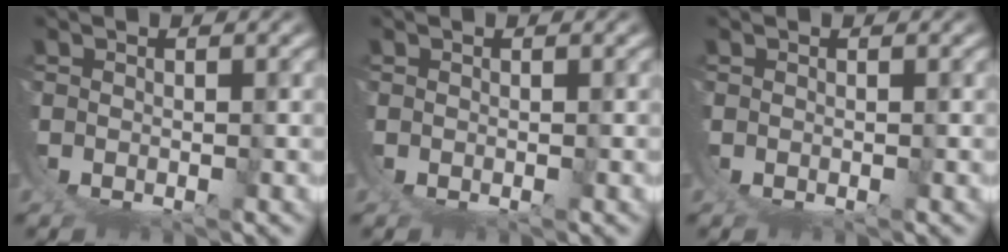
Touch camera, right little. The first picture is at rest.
{"total": 0.0}
{"total": 0.0}